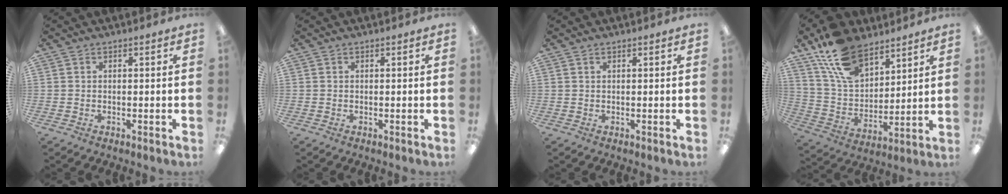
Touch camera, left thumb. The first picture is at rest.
{"total": 0.0}
{"total": 0.5, "force": [0.4, 0.3, 0.3], "torque": [-0.006, 0.003, 0.007]}
{"total": 16.8, "force": [11.2, 9.2, 8.5], "torque": [-0.166, -0.046, 0.211]}